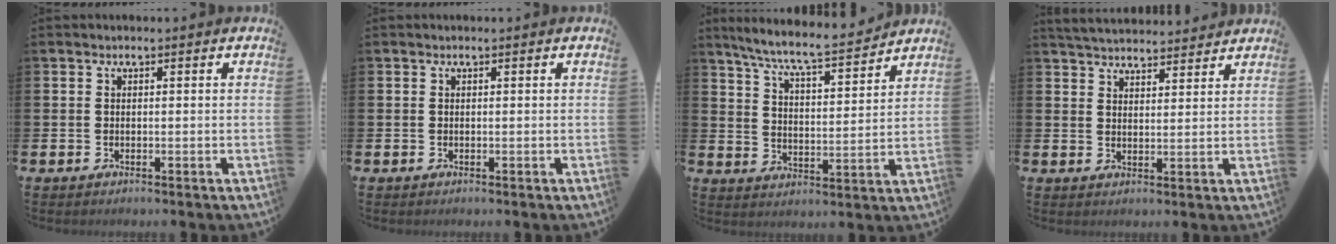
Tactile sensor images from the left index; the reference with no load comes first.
{"total": 0.0}
{"total": 7.4, "force": [6.9, 0.3, 2.7], "torque": [-0.084, -0.046, 0.119]}
{"total": 4.3, "force": [4.3, 0.6, 0.0], "torque": [-0.010, -0.026, 0.078]}